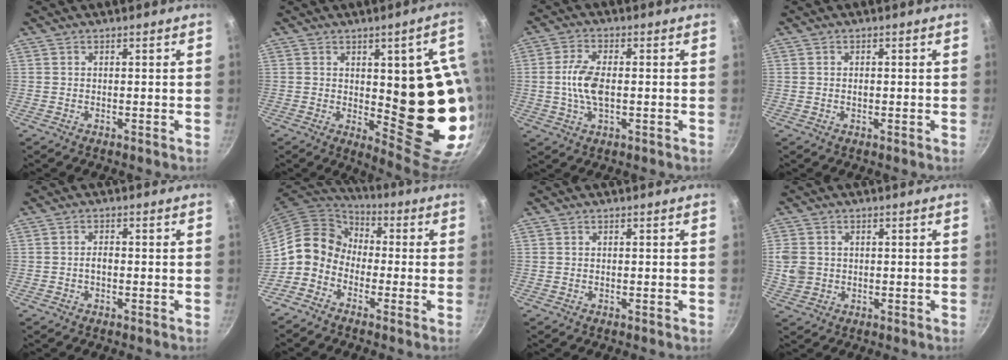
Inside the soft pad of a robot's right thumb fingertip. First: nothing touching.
{"total": 18.8, "force": [-0.3, 6.9, 17.5], "torque": [-0.160, -0.028, 0.008]}
{"total": 7.5, "force": [-0.3, 3.7, 6.6], "torque": [-0.132, 0.008, -0.010]}
{"total": 1.0, "force": [0.0, 0.7, 0.8], "torque": [-0.011, 0.003, -0.001]}
{"total": 1.7, "force": [-0.4, 1.0, 1.3], "torque": [-0.017, 0.011, -0.008]}
{"total": 10.0, "force": [-2.8, 8.2, 4.9], "torque": [-0.051, 0.049, -0.083]}
{"total": 0.0}
{"total": 5.2, "force": [0.2, 4.5, 2.6], "torque": [-0.042, -0.003, 0.006]}